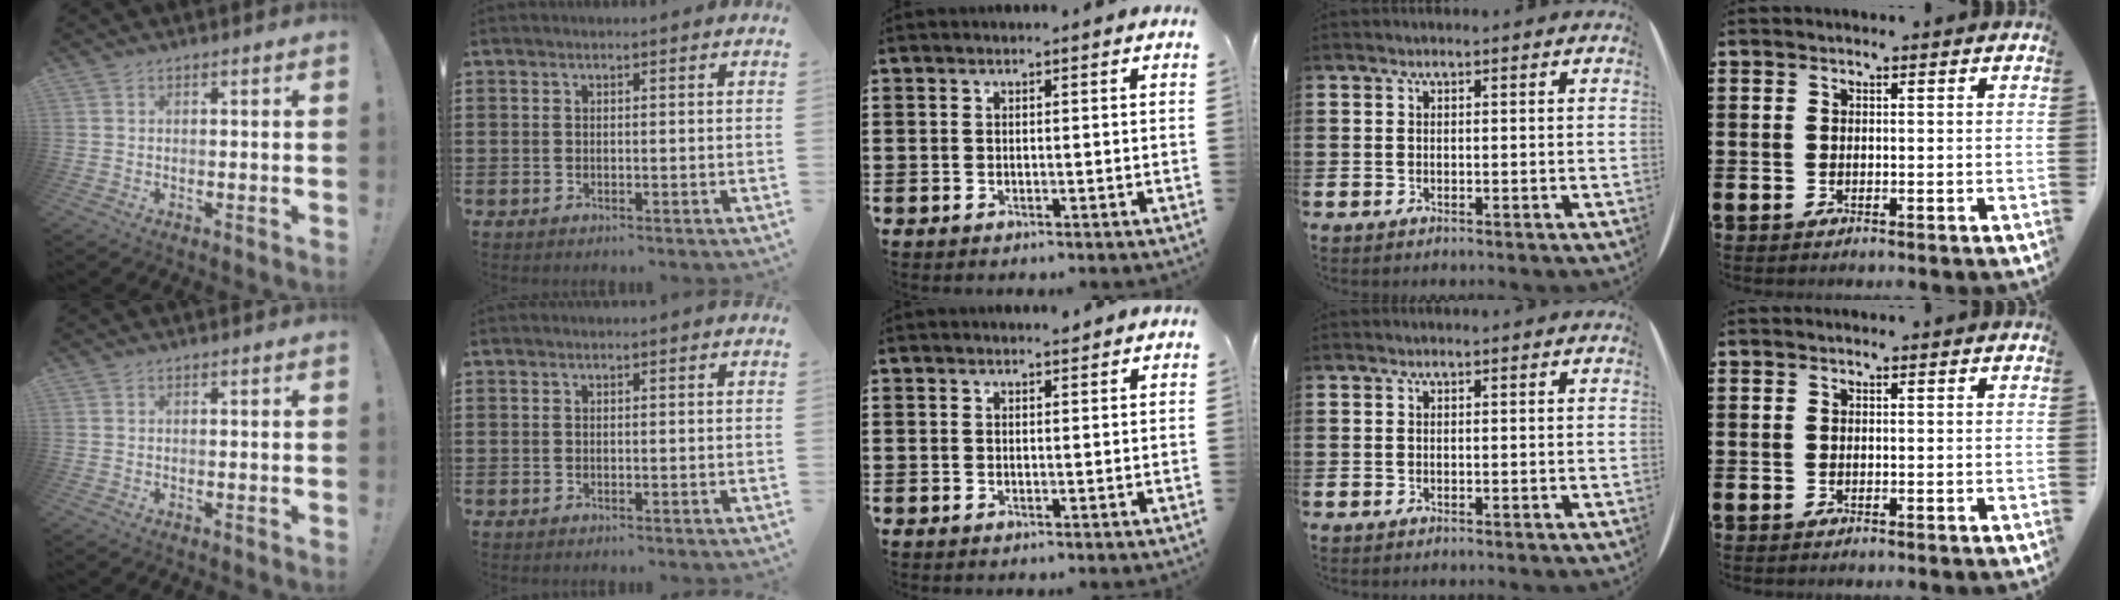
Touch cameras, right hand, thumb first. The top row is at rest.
{"middle": {"total": 0.6, "force": [0.4, 0.3, 0.0], "torque": [0.006, -0.004, 0.007]}}